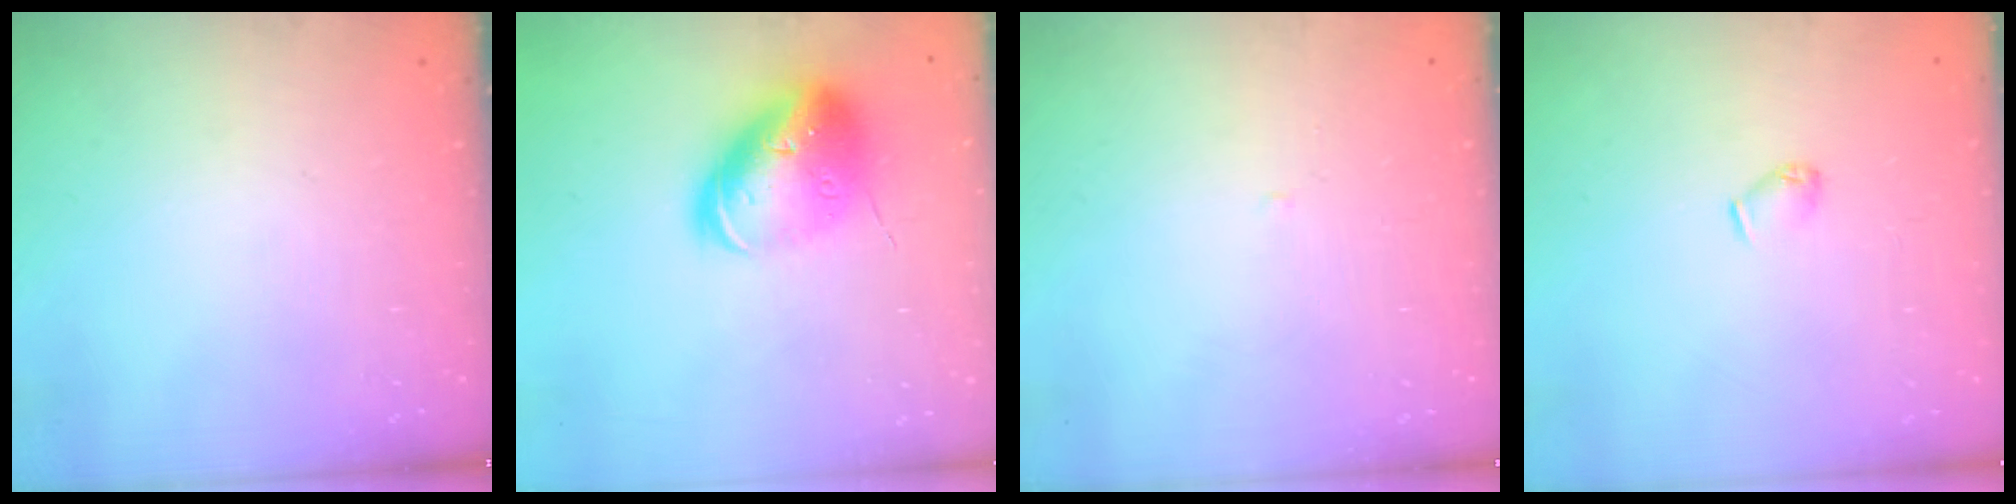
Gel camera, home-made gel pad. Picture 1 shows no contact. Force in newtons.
{"total": 18.0, "press": 17.7, "slide": 2.9}
{"total": 1.8, "press": 1.8, "slide": 0.3}
{"total": 4.0, "press": 3.9, "slide": 0.8}